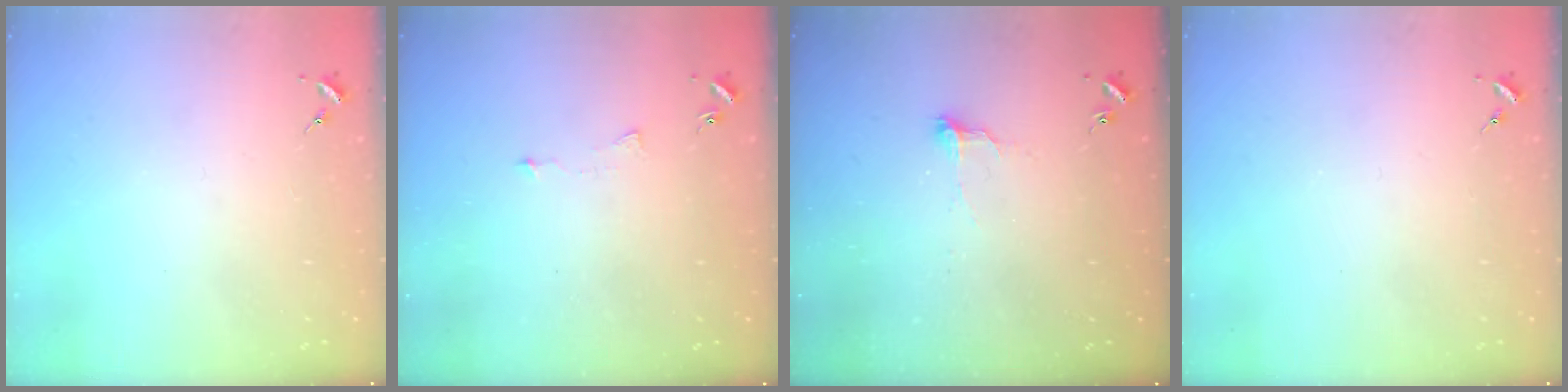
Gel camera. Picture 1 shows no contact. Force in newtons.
{"total": 4.2, "press": 4.2, "slide": 0.4}
{"total": 6.6, "press": 6.6, "slide": 0.5}
{"total": 0.0}